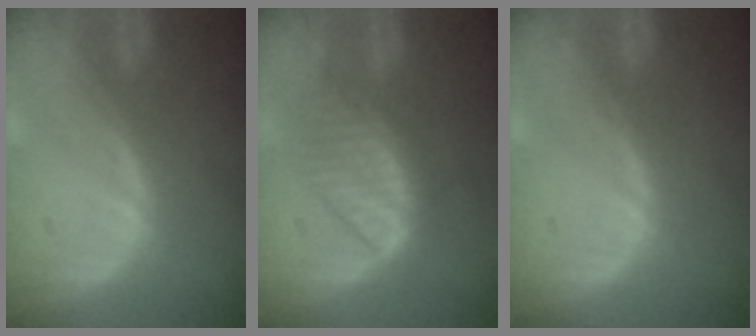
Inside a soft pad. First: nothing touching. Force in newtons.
{"total": 6.3, "press": 6.1, "slide": 1.2}
{"total": 0.0}